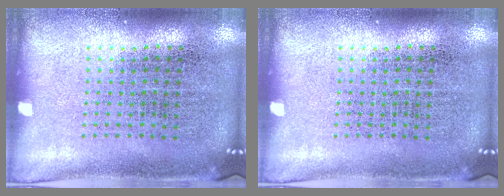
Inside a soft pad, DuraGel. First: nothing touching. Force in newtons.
{"total": 0.0}